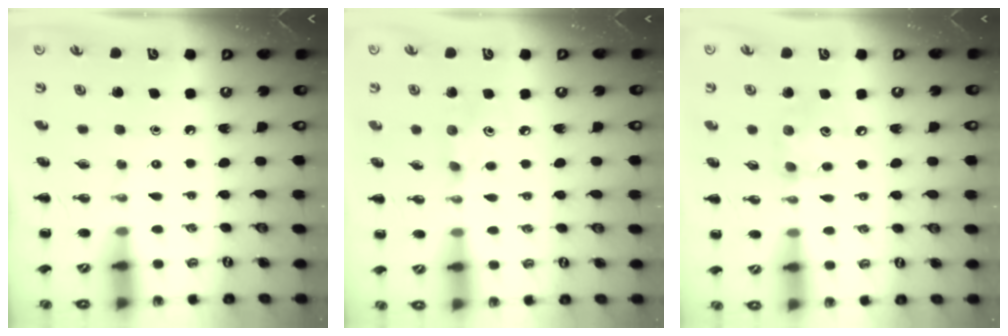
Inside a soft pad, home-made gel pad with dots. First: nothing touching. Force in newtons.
{"total": 3.7, "press": 3.6, "slide": 0.8}
{"total": 7.9, "press": 7.8, "slide": 0.7}